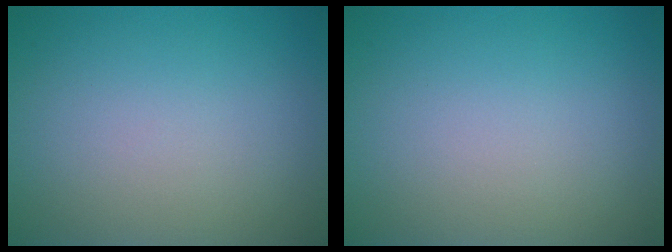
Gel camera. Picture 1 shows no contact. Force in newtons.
{"total": 0.0}